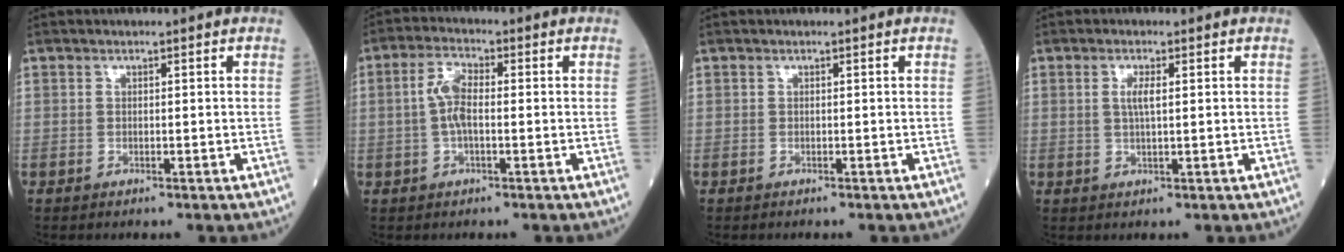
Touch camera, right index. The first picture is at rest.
{"total": 3.5, "force": [-0.2, 1.6, 3.1], "torque": [-0.064, 0.008, -0.007]}
{"total": 0.0}
{"total": 2.5, "force": [0.6, 0.3, 2.4], "torque": [-0.051, 0.000, 0.012]}